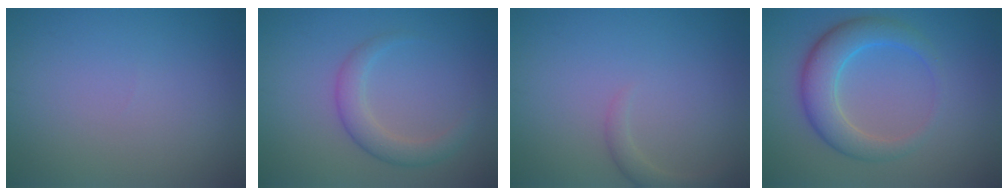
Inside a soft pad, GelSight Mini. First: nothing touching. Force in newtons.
{"total": 2.8, "press": 2.8, "slide": 0.1}
{"total": 1.5, "press": 1.5, "slide": 0.2}
{"total": 5.1, "press": 5.1, "slide": 0.2}